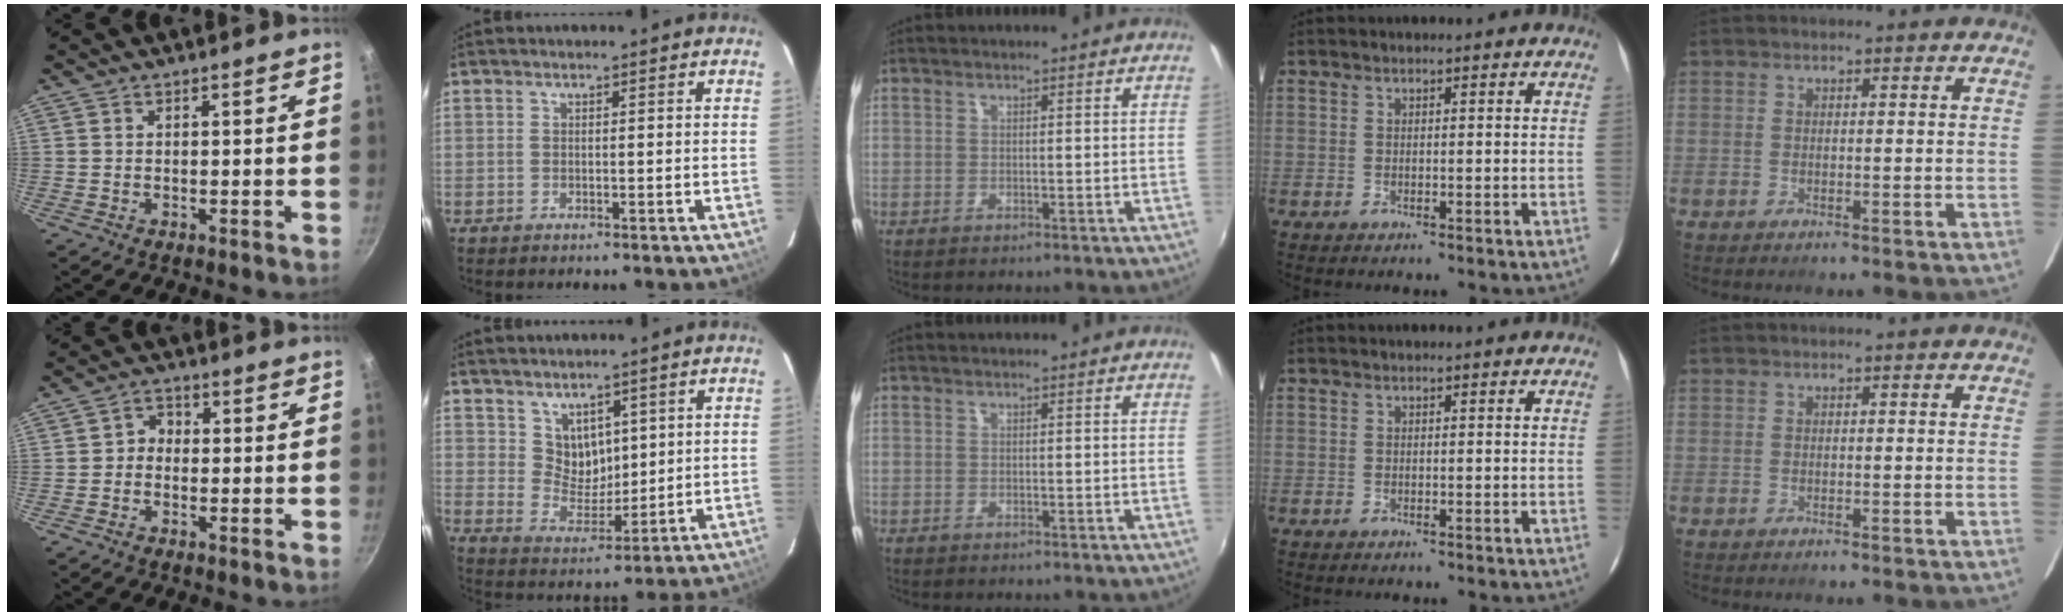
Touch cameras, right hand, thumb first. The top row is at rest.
{"thumb": {"total": 2.9, "force": [-0.7, 2.4, 1.3], "torque": [-0.008, 0.015, -0.022]}, "index": {"total": 6.4, "force": [3.7, 4.6, 2.4], "torque": [-0.033, 0.002, 0.080]}}